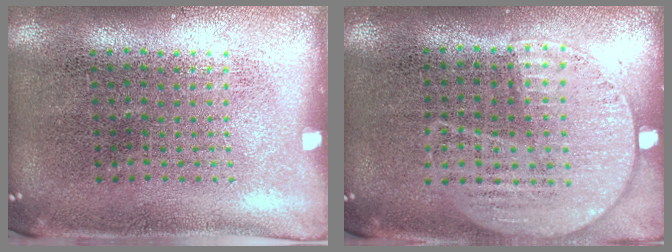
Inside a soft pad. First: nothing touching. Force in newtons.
{"total": 1.1, "press": 1.0, "slide": 0.5}